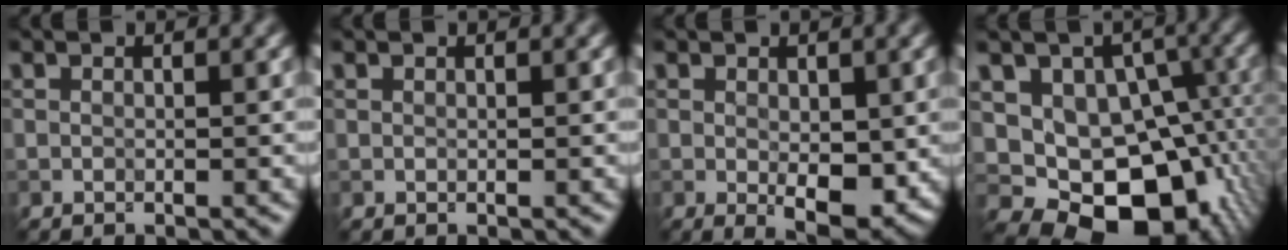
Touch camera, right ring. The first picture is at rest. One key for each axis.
{"total": 0.0}
{"total": 3.7, "fx": -0.3, "fy": 1.8, "fz": 3.2, "tx": -0.052, "ty": -0.008, "tz": 0.002}
{"total": 13.8, "fx": -2.5, "fy": 10.0, "fz": 9.1, "tx": -0.108, "ty": -0.013, "tz": -0.025}